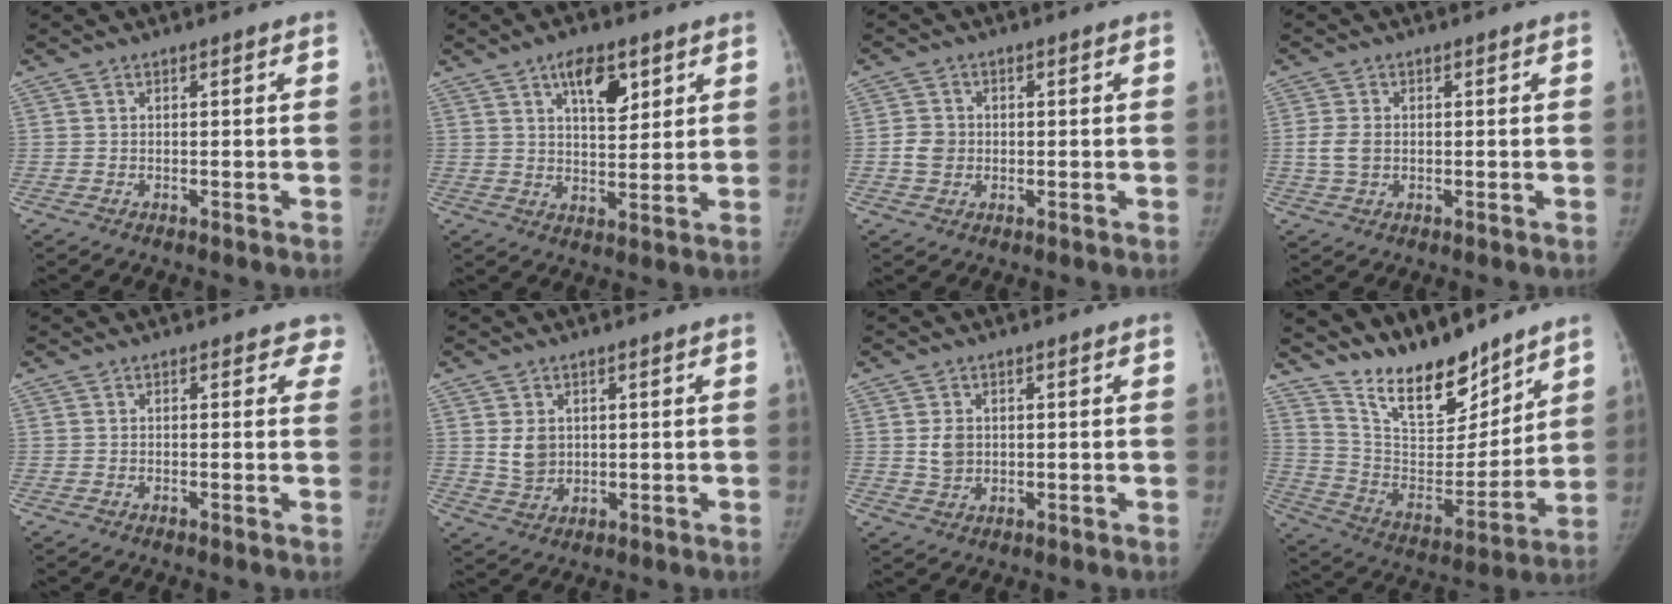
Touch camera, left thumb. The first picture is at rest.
{"total": 8.1, "force": [4.2, 3.9, 5.8], "torque": [-0.061, -0.029, 0.066]}
{"total": 3.6, "force": [-0.4, 3.3, 1.4], "torque": [-0.011, 0.001, -0.007]}
{"total": 3.5, "force": [-0.1, 2.6, 2.4], "torque": [-0.047, -0.003, 0.000]}
{"total": 3.0, "force": [2.5, 1.7, 0.6], "torque": [0.031, -0.009, 0.007]}
{"total": 4.7, "force": [1.1, 3.8, 2.6], "torque": [-0.025, -0.019, 0.030]}
{"total": 3.4, "force": [0.4, 2.8, 1.9], "torque": [-0.018, -0.010, 0.014]}
{"total": 18.8, "force": [15.5, 6.9, 8.2], "torque": [-0.086, -0.106, 0.274]}